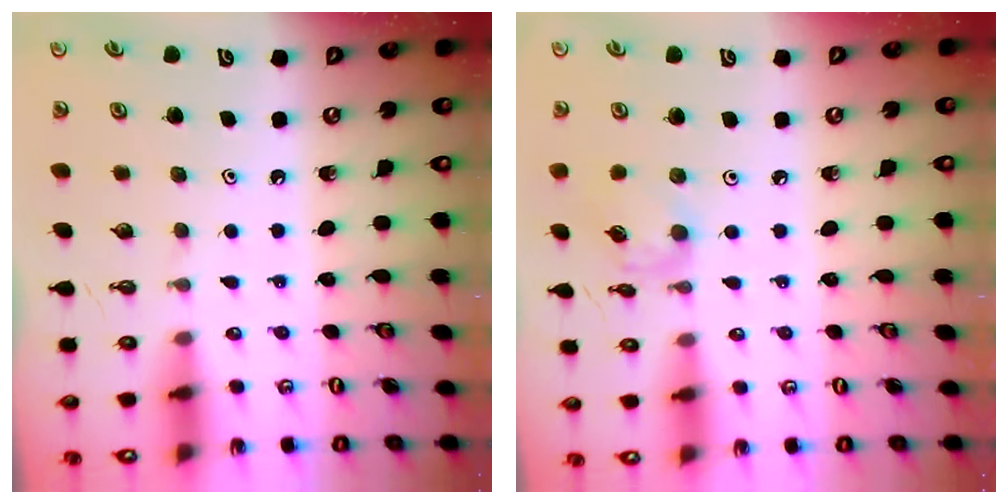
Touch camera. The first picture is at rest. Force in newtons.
{"total": 5.0, "press": 5.0, "slide": 0.2}